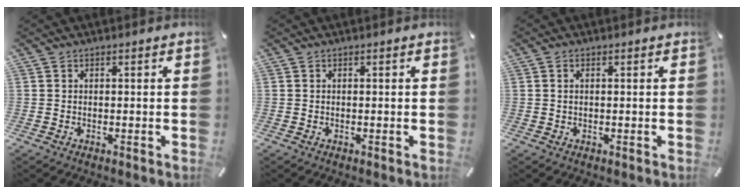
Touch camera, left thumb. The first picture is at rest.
{"total": 0.0}
{"total": 0.9, "force": [0.1, 0.5, 0.8], "torque": [-0.017, 0.002, 0.001]}